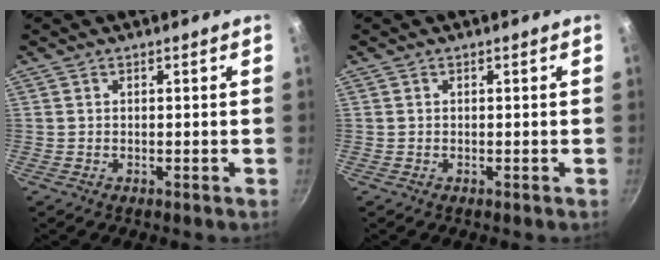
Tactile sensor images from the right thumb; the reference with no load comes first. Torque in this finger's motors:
{"motor_torque": [0.01, 0.00, 0.11, 0.07, 0.01]}